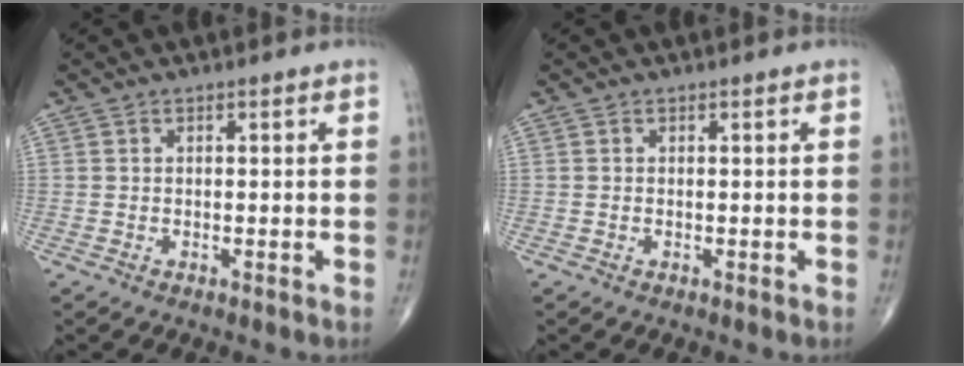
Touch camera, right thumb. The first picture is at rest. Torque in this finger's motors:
{"motor_torque": [-0.20, -0.16, -0.02, -0.03, 0.00]}